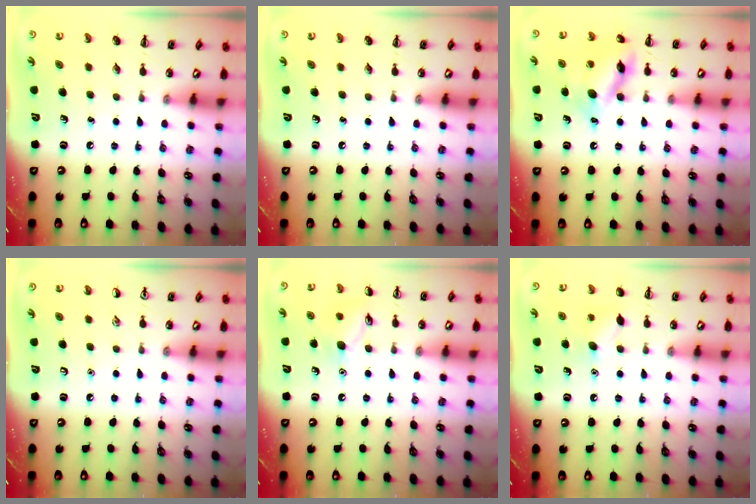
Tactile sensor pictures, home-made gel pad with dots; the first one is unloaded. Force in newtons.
{"total": 0.0}
{"total": 13.4, "press": 13.4, "slide": 0.9}
{"total": 0.0}
{"total": 8.7, "press": 8.7, "slide": 0.6}
{"total": 7.5, "press": 7.3, "slide": 1.8}